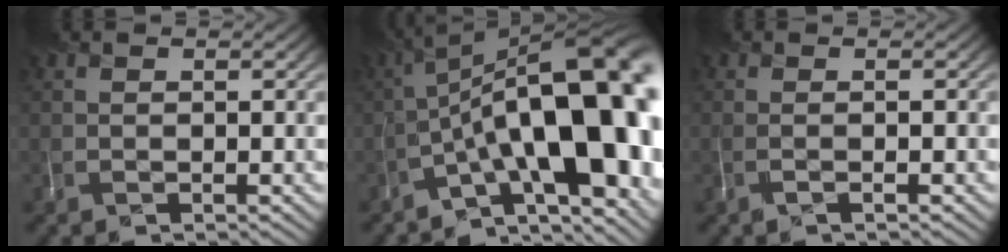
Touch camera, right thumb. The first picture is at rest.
{"total": 21.4, "force": [-5.5, 8.3, 18.9], "torque": [-0.249, 0.019, -0.090]}
{"total": 0.8, "force": [-0.2, 0.1, 0.7], "torque": [-0.003, 0.007, -0.013]}